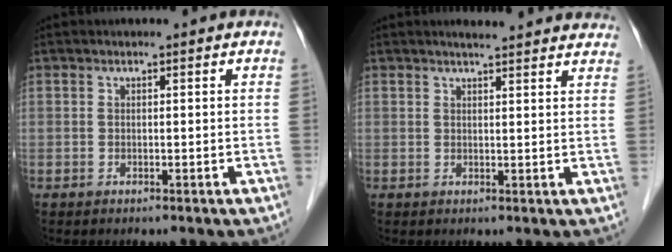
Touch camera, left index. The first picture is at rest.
{"total": 11.3, "force": [10.5, 1.3, 4.1], "torque": [-0.039, 0.013, 0.108]}